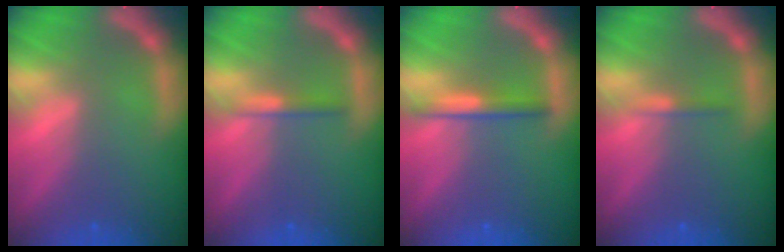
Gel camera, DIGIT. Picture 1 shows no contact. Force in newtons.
{"total": 1.4}
{"total": 2.4}
{"total": 0.9}